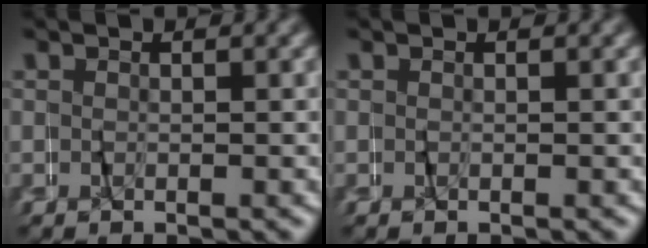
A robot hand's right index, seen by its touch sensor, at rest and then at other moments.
{"total": 0.0}